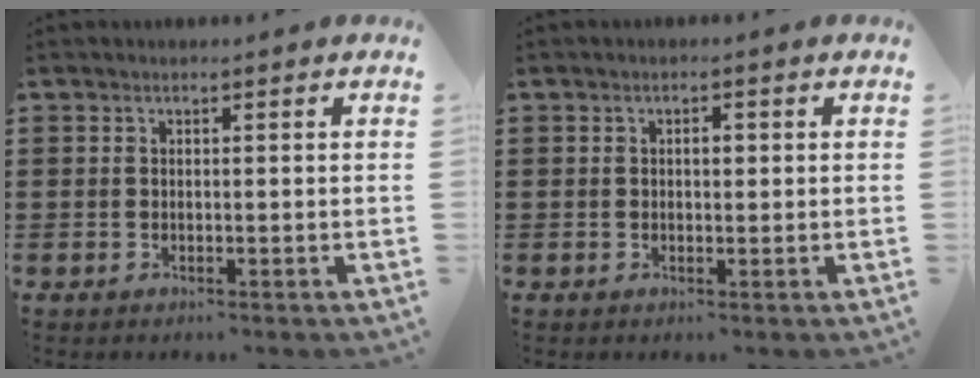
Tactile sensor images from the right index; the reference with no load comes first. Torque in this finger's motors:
{"motor_torque": [0.33, -0.22, 0.05, 0.02]}